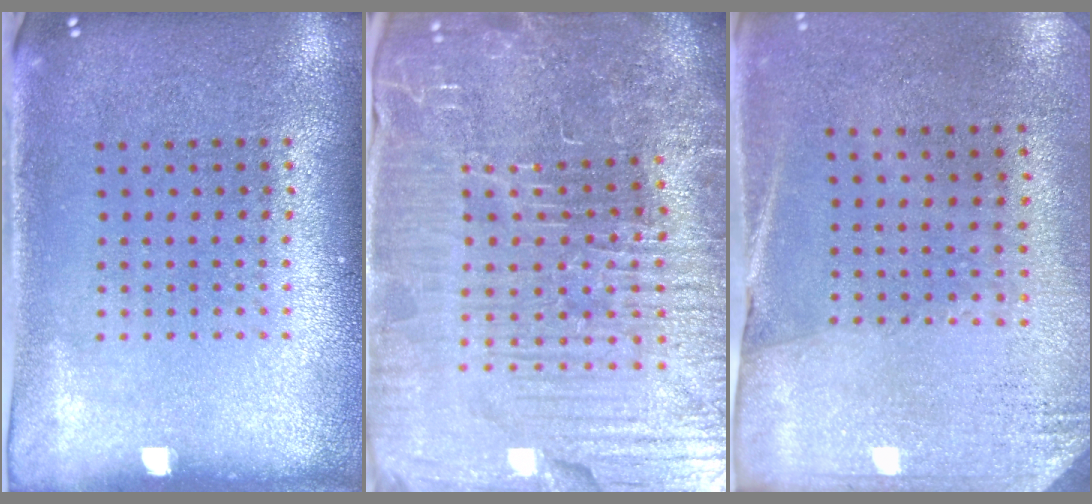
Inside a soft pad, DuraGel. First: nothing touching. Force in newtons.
{"total": 7.3, "press": 6.5, "slide": 3.4}
{"total": 2.7, "press": 2.4, "slide": 1.3}